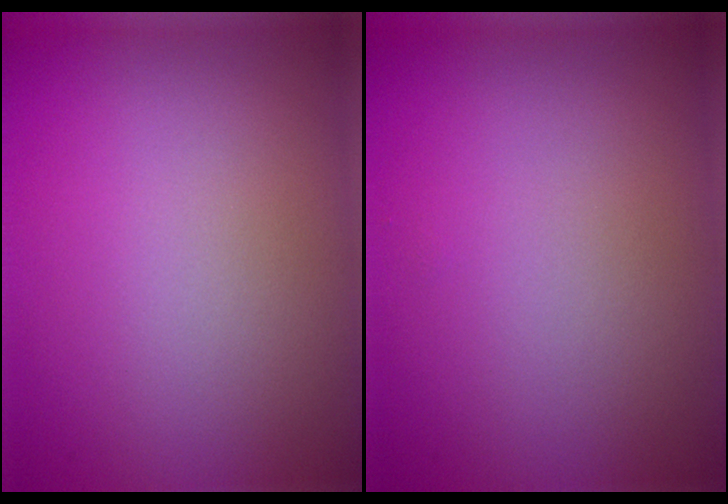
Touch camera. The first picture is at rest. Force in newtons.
{"total": 0.0}